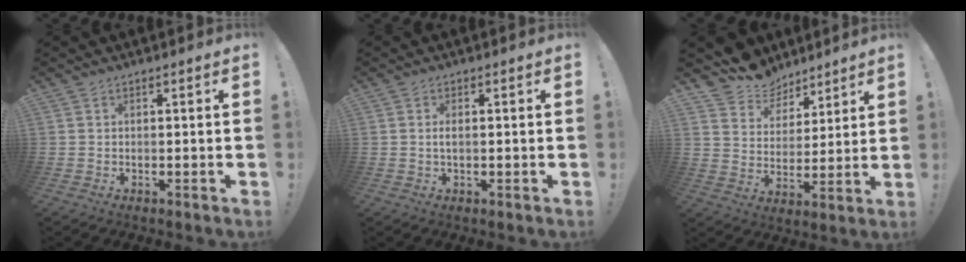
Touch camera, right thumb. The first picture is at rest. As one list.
[{"total": 1.6, "force": [-0.2, 0.4, 1.5], "torque": [-0.026, 0.000, -0.004]}, {"total": 10.0, "force": [8.1, 5.8, 0.6], "torque": [-0.010, -0.076, 0.156]}]